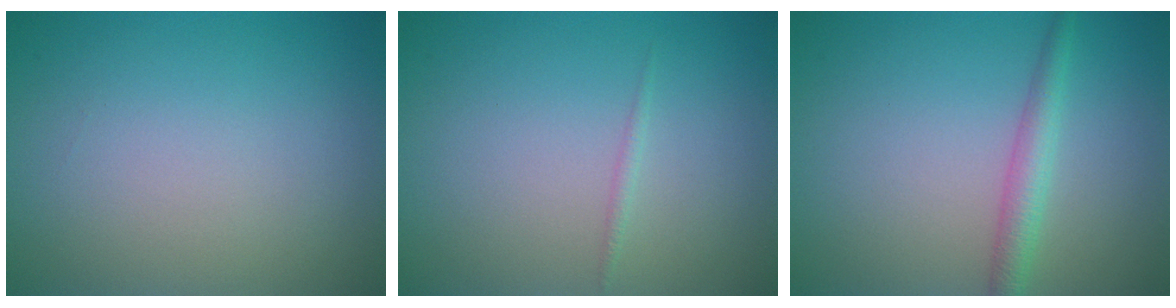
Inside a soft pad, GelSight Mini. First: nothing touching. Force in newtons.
{"total": 0.6, "press": 0.6, "slide": 0.0}
{"total": 2.4, "press": 2.4, "slide": 0.1}